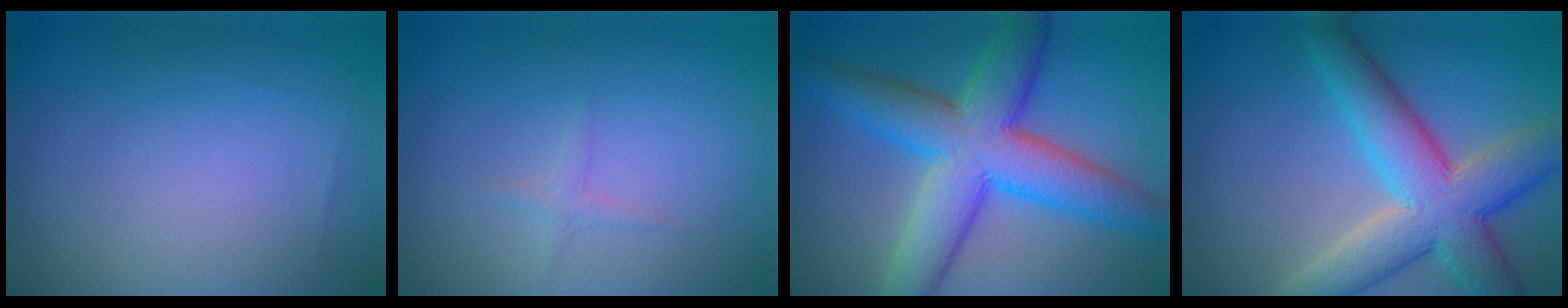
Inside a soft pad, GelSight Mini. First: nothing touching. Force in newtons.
{"total": 0.8, "press": 0.8, "slide": 0.1}
{"total": 10.2, "press": 10.2, "slide": 0.2}
{"total": 9.0, "press": 8.9, "slide": 0.5}